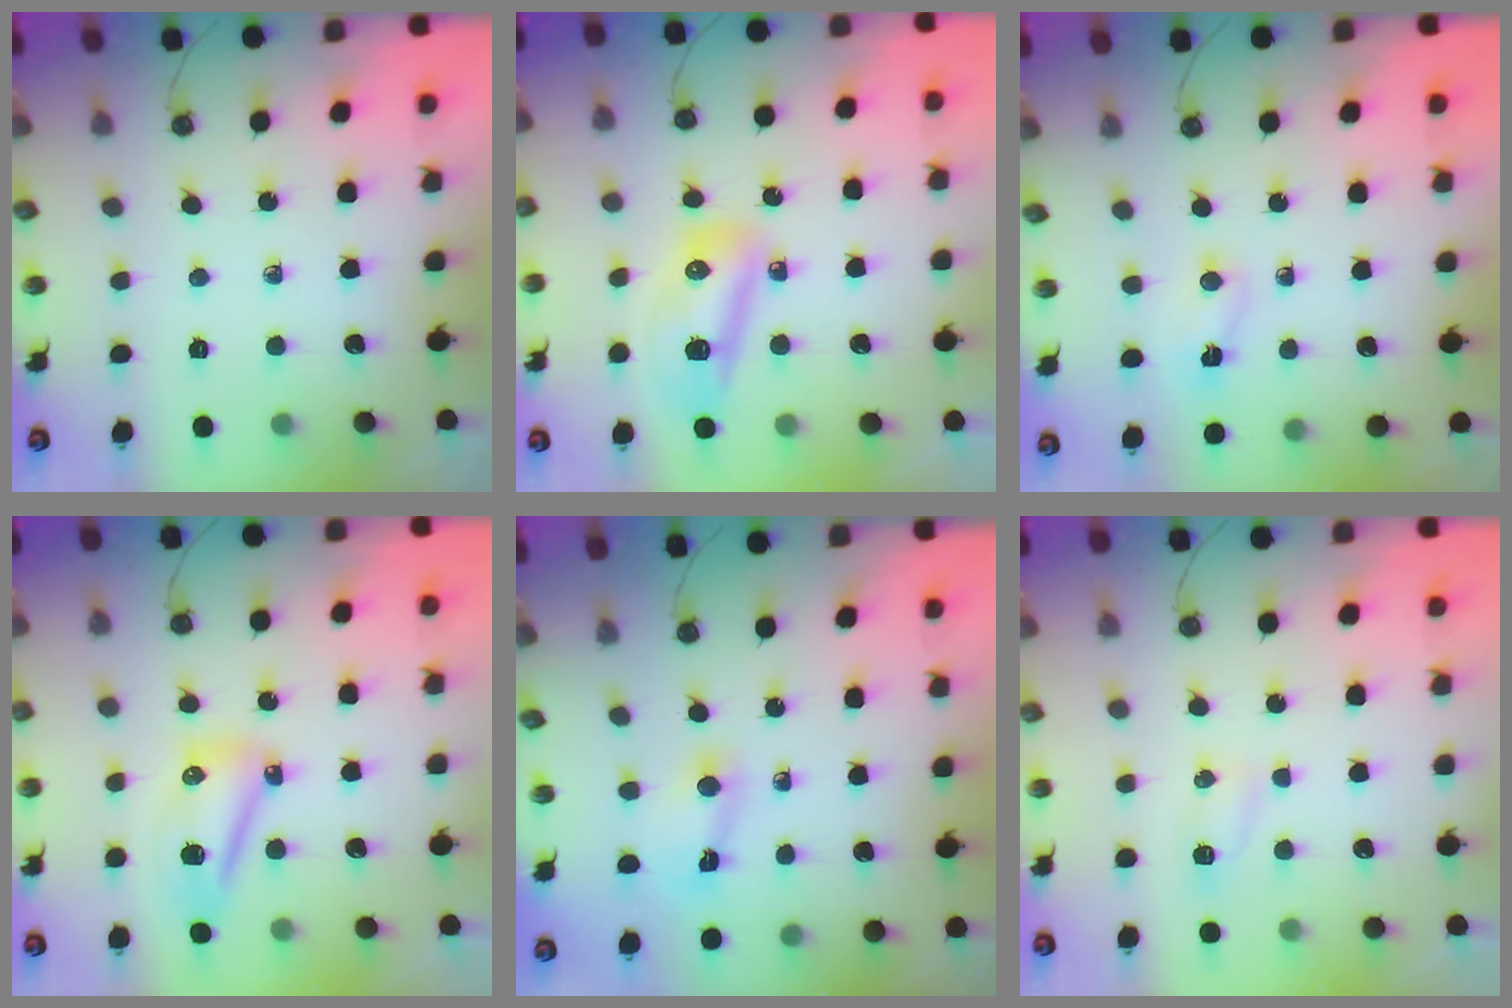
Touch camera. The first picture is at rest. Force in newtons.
{"total": 9.8, "press": 9.7, "slide": 1.3}
{"total": 2.0, "press": 1.6, "slide": 1.2}
{"total": 10.8, "press": 10.8, "slide": 1.3}
{"total": 2.4, "press": 2.4, "slide": 0.3}
{"total": 4.6, "press": 4.6, "slide": 0.5}